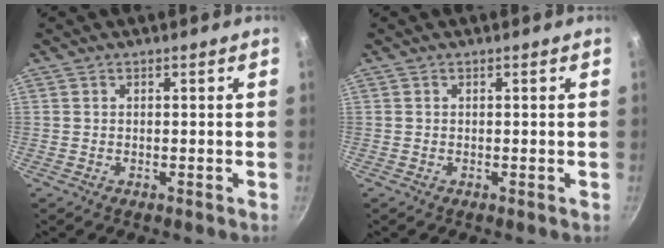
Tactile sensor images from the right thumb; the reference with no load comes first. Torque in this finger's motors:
{"motor_torque": [2.55, 2.45, 0.92, -0.58, 0.38]}